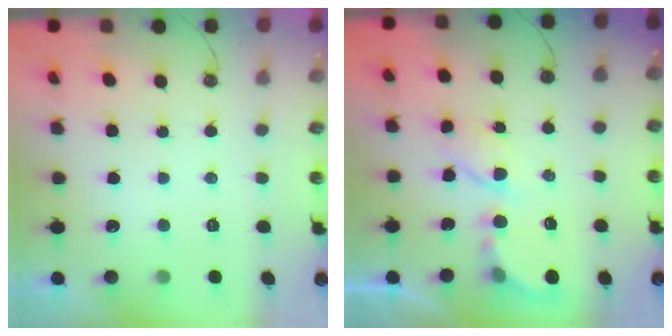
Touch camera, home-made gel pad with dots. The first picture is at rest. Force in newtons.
{"total": 6.0, "press": 6.0, "slide": 0.5}